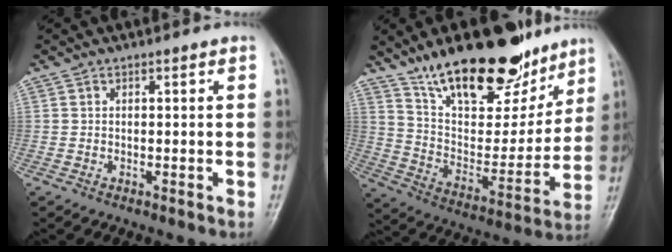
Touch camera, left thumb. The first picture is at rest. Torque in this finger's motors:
{"motor_torque": [1.87, 0.38, 1.45, -1.32, 0.27]}